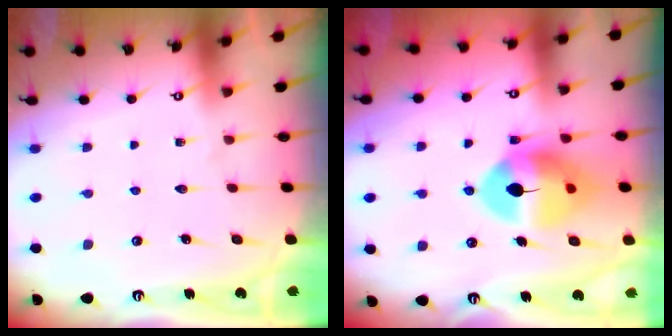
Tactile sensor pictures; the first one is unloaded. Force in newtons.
{"total": 12.8, "press": 12.7, "slide": 2.0}